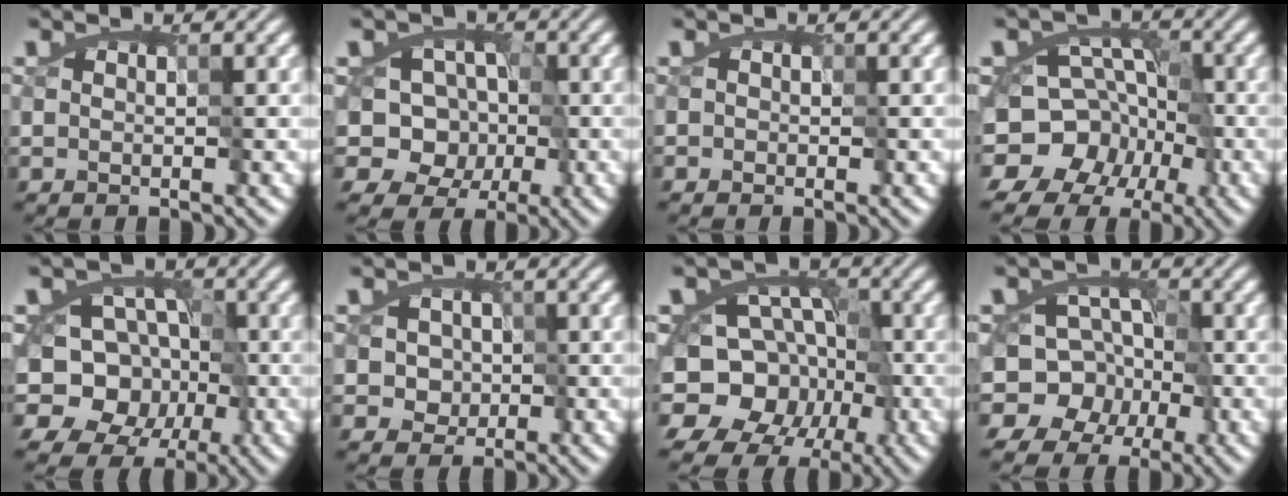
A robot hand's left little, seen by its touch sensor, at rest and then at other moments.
{"total": 6.4, "force": [-1.5, 5.7, 2.5], "torque": [-0.008, 0.027, -0.055]}
{"total": 0.5, "force": [-0.2, 0.4, 0.2], "torque": [-0.001, 0.005, -0.006]}
{"total": 12.8, "force": [-7.6, 9.4, 4.2], "torque": [-0.054, -0.012, -0.141]}
{"total": 12.1, "force": [-5.4, 9.9, 4.5], "torque": [-0.059, 0.008, -0.111]}
{"total": 2.9, "force": [-0.2, 2.8, 0.8], "torque": [-0.009, -0.004, -0.010]}
{"total": 14.0, "force": [-7.1, 11.1, 4.7], "torque": [-0.067, -0.017, -0.137]}
{"total": 8.9, "force": [-4.6, 6.9, 3.4], "torque": [-0.017, 0.006, -0.098]}